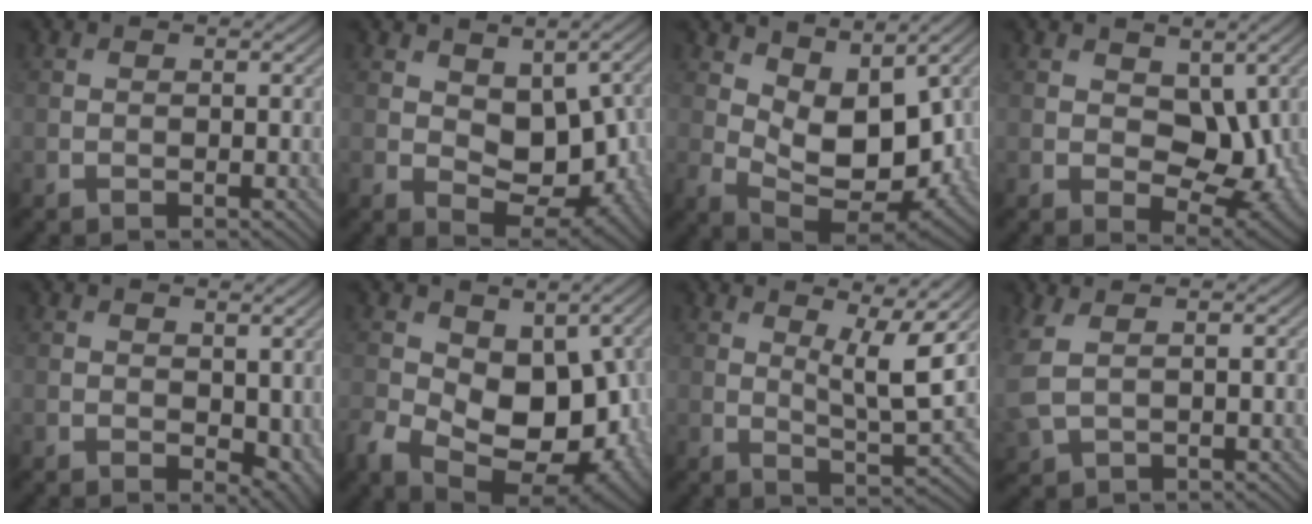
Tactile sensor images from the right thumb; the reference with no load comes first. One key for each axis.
{"total": 7.9, "fx": 0.8, "fy": 5.0, "fz": 6.1, "tx": -0.105, "ty": -0.017, "tz": 0.019}
{"total": 9.2, "fx": 3.2, "fy": 5.0, "fz": 7.1, "tx": -0.142, "ty": -0.012, "tz": 0.059}
{"total": 7.1, "fx": 1.3, "fy": 4.7, "fz": 5.2, "tx": -0.084, "ty": -0.015, "tz": 0.018}
{"total": 4.3, "fx": 0.6, "fy": 2.7, "fz": 3.3, "tx": -0.048, "ty": -0.014, "tz": 0.017}
{"total": 12.7, "fx": -2.0, "fy": 8.3, "fz": 9.3, "tx": -0.174, "ty": -0.036, "tz": -0.027}
{"total": 6.5, "fx": 3.2, "fy": 1.0, "fz": 5.6, "tx": -0.098, "ty": -0.006, "tz": 0.058}
{"total": 3.6, "fx": 1.1, "fy": 1.8, "fz": 2.9, "tx": -0.096, "ty": -0.002, "tz": 0.026}